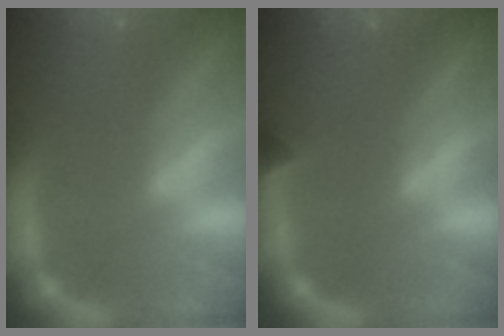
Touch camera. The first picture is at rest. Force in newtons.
{"total": 0.9}